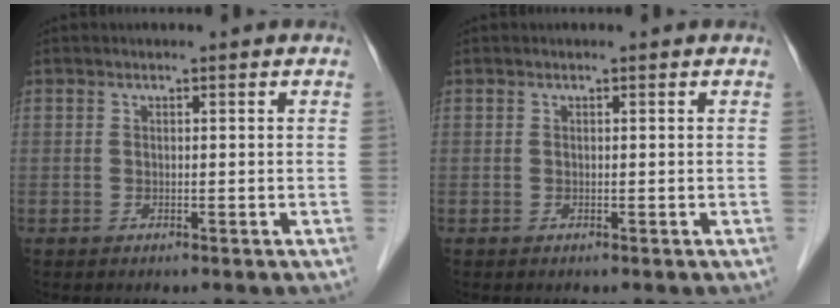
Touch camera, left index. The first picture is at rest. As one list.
[{"total": 0.0}]